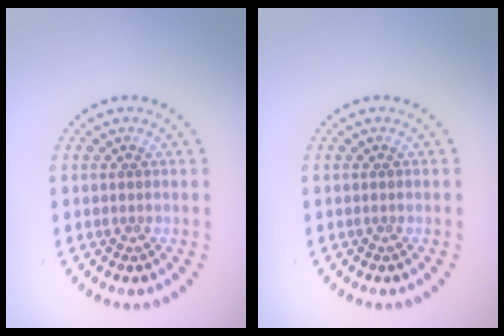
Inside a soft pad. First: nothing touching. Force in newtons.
{"total": 0.0}